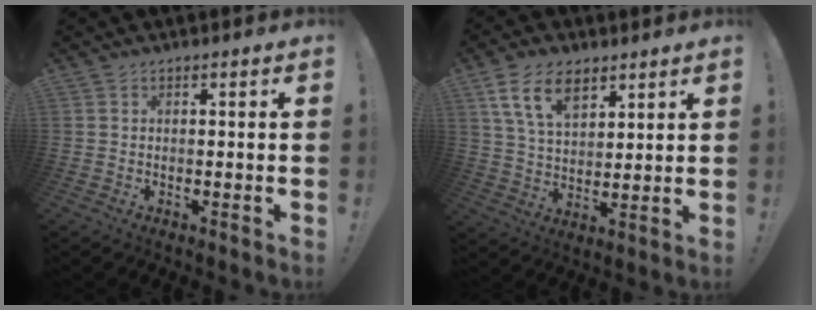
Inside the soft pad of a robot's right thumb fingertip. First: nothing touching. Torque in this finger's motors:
{"motor_torque": [0.24, 0.22, 0.83, 0.16, 0.27]}